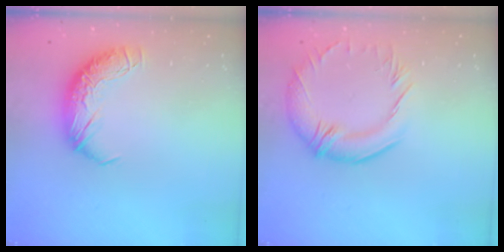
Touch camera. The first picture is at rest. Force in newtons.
{"total": 4.4, "press": 3.3, "slide": 3.0}